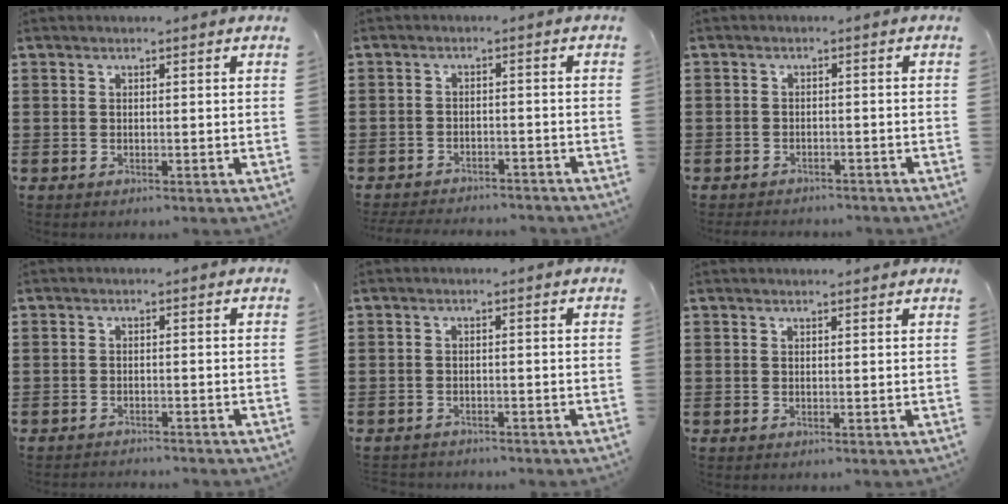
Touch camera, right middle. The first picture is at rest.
{"total": 3.2, "force": [-3.1, 0.4, -0.3], "torque": [-0.002, 0.000, -0.069]}
{"total": 1.8, "force": [-1.7, 0.5, -0.2], "torque": [-0.001, 0.002, -0.039]}
{"total": 1.3, "force": [-1.3, -0.1, -0.1], "torque": [-0.003, 0.002, -0.027]}
{"total": 1.2, "force": [-1.2, 0.1, -0.1], "torque": [-0.004, 0.000, -0.025]}
{"total": 0.9, "force": [0.9, -0.2, 0.2], "torque": [0.003, -0.007, 0.016]}